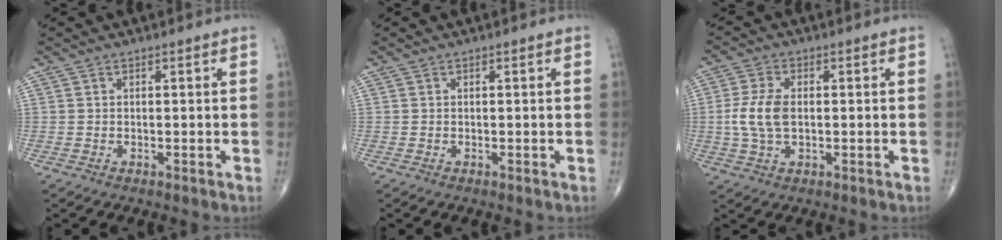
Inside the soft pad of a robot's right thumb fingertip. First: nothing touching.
{"total": 0.0}
{"total": 7.1, "force": [-0.1, 4.0, 5.9], "torque": [-0.133, 0.004, -0.003]}